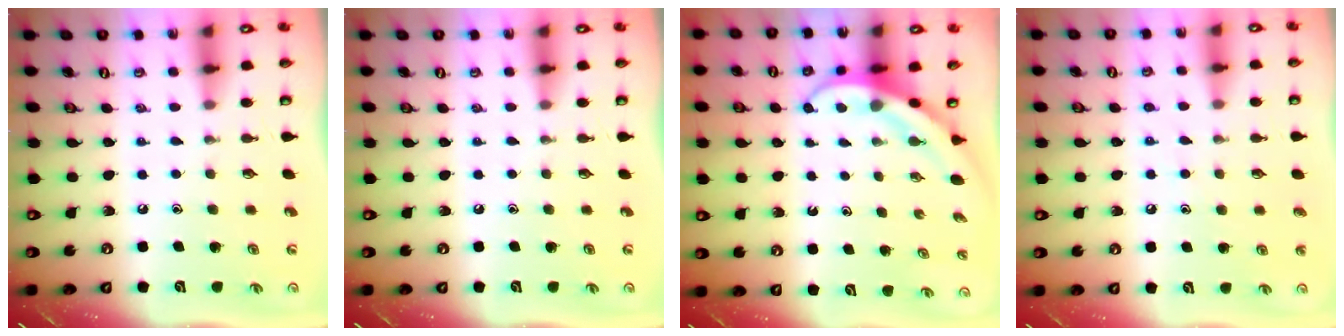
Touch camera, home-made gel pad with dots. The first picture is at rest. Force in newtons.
{"total": 0.0}
{"total": 4.0, "press": 4.0, "slide": 0.4}
{"total": 6.5, "press": 6.5, "slide": 0.8}